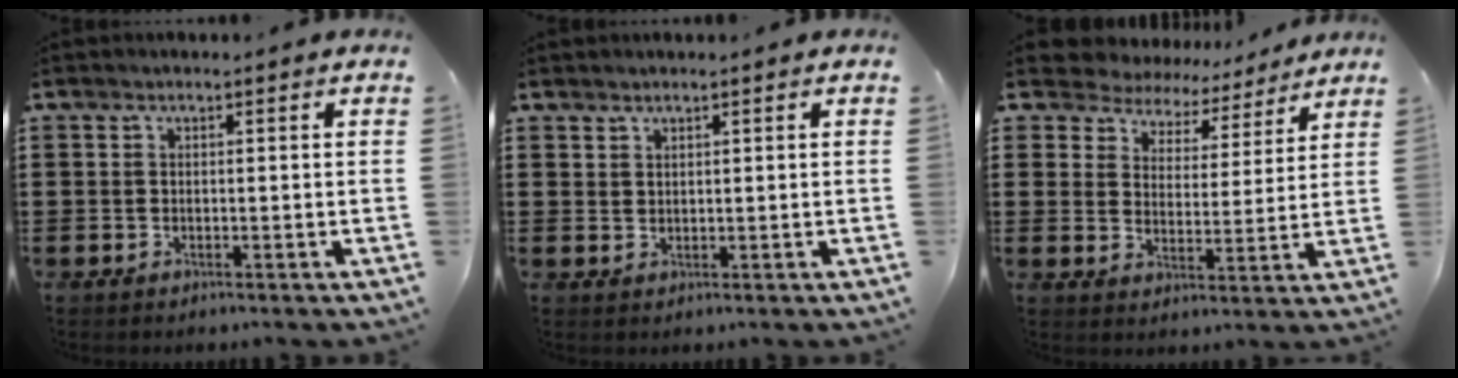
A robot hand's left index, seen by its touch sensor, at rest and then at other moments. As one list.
[{"total": 1.4, "force": [1.2, 0.6, 0.0], "torque": [-0.003, 0.001, 0.025]}, {"total": 6.3, "force": [6.1, 1.8, 0.2], "torque": [-0.041, -0.036, 0.108]}]